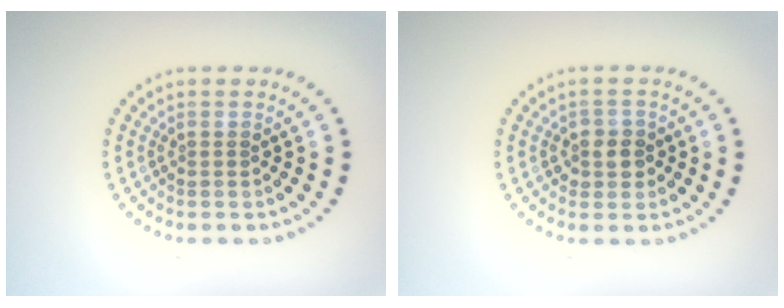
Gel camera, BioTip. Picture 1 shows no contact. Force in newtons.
{"total": 2.1, "press": 1.9, "slide": 0.9}